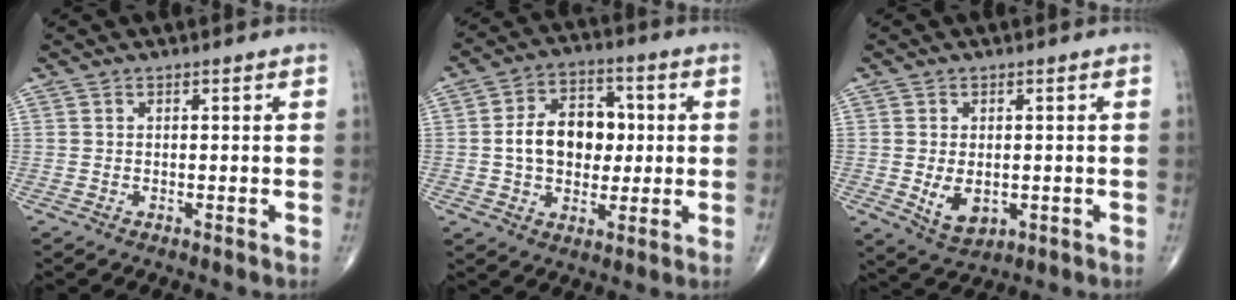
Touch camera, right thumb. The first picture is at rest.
{"total": 12.4, "force": [0.4, 8.9, 8.5], "torque": [-0.104, 0.017, 0.005]}
{"total": 5.7, "force": [-0.8, 3.7, 4.3], "torque": [-0.060, -0.010, -0.001]}